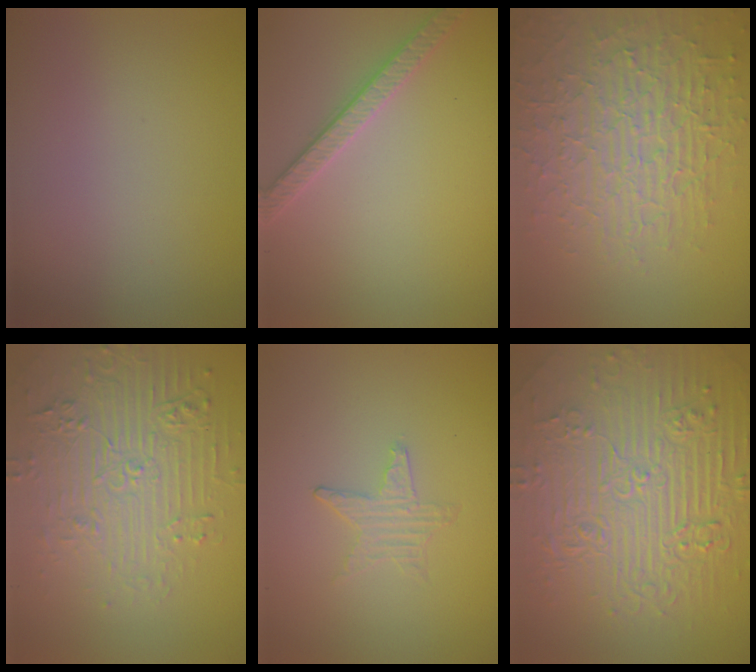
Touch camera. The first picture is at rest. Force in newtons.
{"total": 2.6, "press": 2.5, "slide": 0.5}
{"total": 7.7, "press": 5.6, "slide": 5.3}
{"total": 5.6, "press": 4.6, "slide": 3.1}
{"total": 0.5, "press": 0.5, "slide": 0.1}
{"total": 11.2, "press": 7.4, "slide": 8.4}